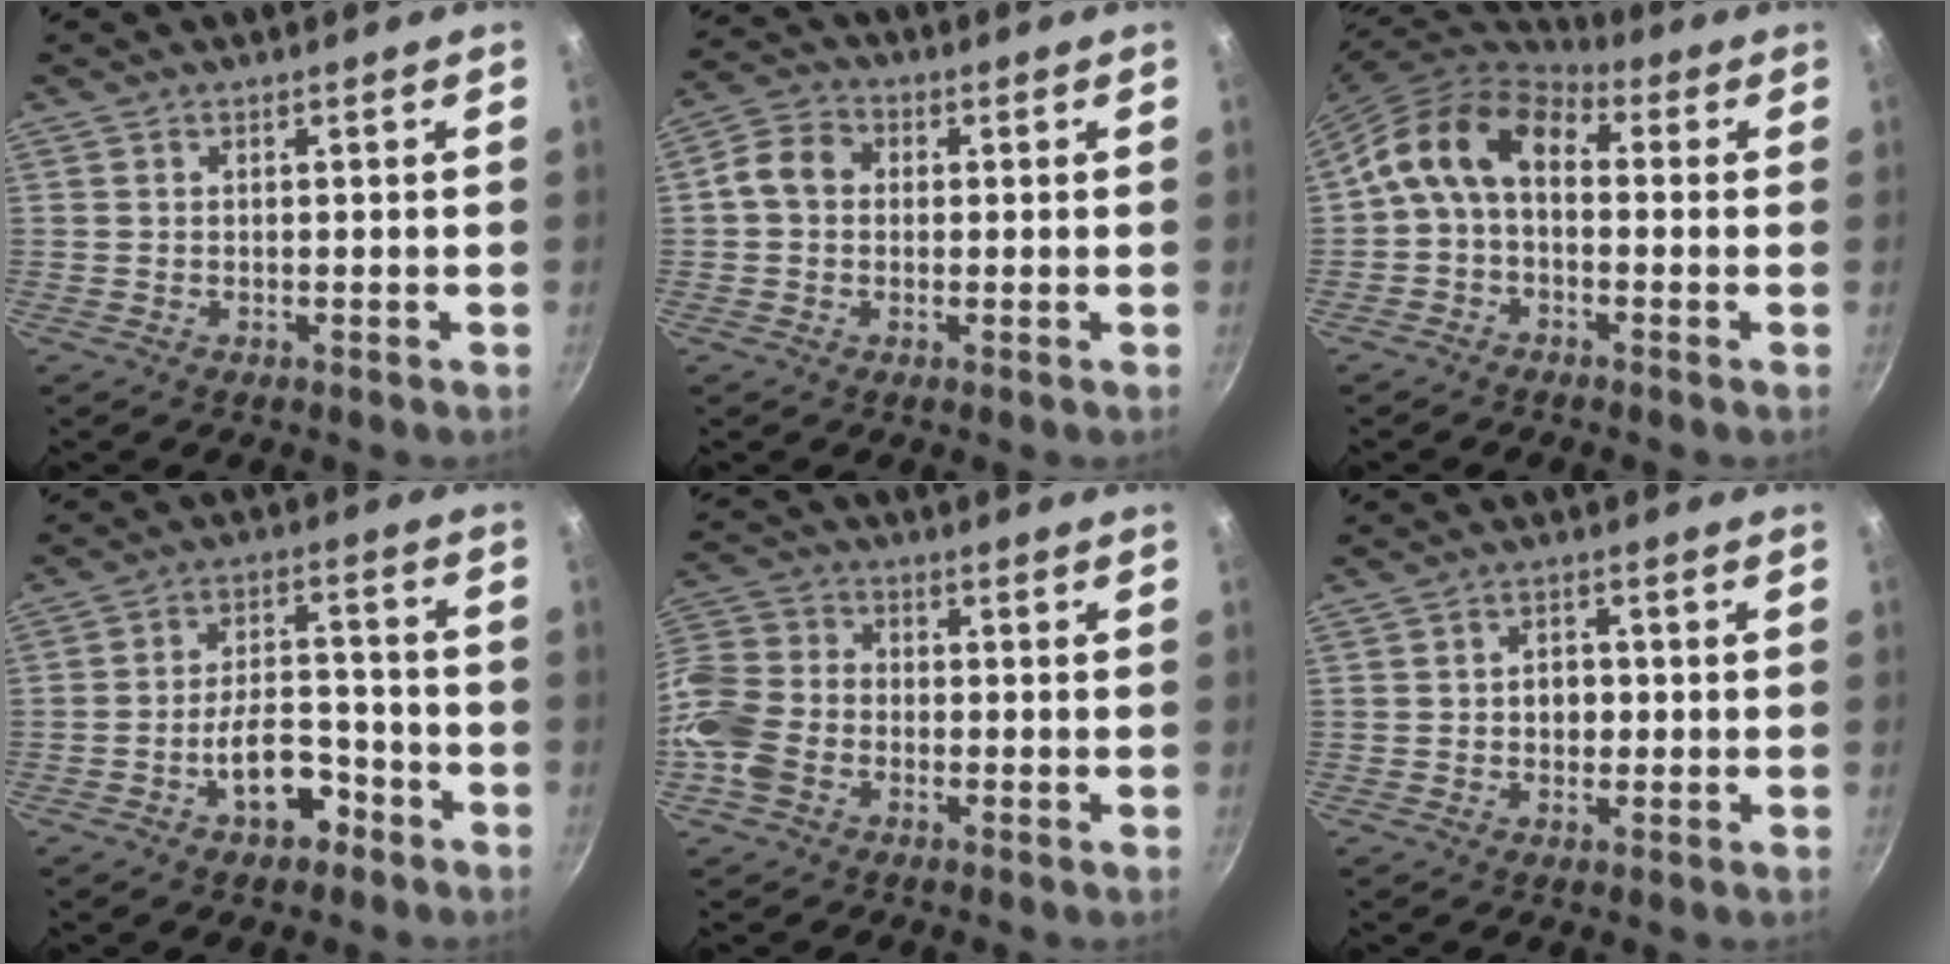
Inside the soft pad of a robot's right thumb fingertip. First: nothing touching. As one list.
[{"total": 6.3, "force": [0.4, 5.2, 3.5], "torque": [-0.057, 0.019, -0.003]}, {"total": 12.5, "force": [0.8, 8.4, 9.3], "torque": [-0.154, 0.038, -0.003]}, {"total": 9.2, "force": [-4.6, 5.1, 6.1], "torque": [-0.086, 0.047, -0.076]}, {"total": 11.3, "force": [-3.4, 8.3, 6.8], "torque": [-0.150, 0.025, -0.074]}, {"total": 3.8, "force": [-0.1, 2.9, 2.4], "torque": [-0.019, 0.006, -0.006]}]